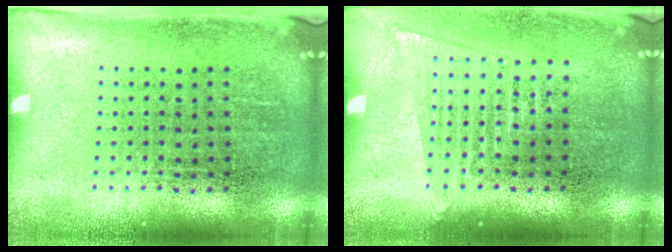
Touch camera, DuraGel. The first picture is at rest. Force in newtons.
{"total": 1.4, "press": 1.3, "slide": 0.5}